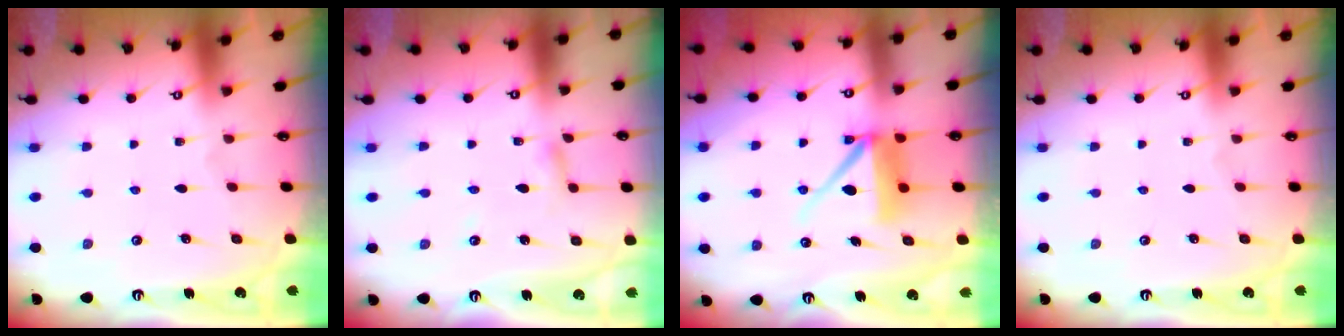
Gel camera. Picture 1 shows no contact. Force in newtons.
{"total": 2.4, "press": 2.4, "slide": 0.2}
{"total": 9.2, "press": 9.1, "slide": 1.1}
{"total": 0.0}